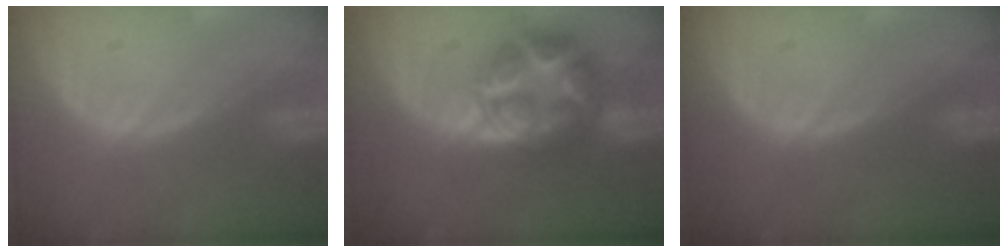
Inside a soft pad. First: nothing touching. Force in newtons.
{"total": 9.0, "press": 9.0, "slide": 0.5}
{"total": 0.0}